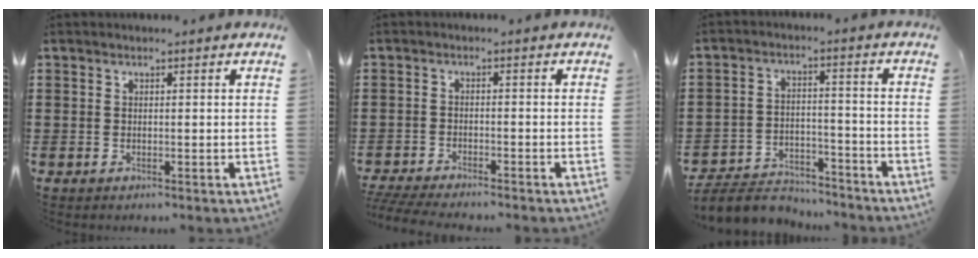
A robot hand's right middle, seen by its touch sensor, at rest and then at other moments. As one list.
[{"total": 3.3, "force": [-3.2, 0.1, 0.8], "torque": [-0.028, -0.008, -0.070]}, {"total": 6.4, "force": [-6.2, 1.3, 1.1], "torque": [-0.027, 0.010, -0.123]}]